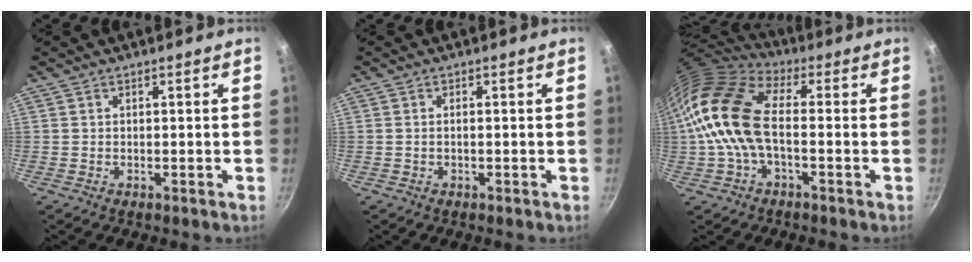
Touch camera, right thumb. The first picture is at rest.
{"total": 0.6, "force": [-0.1, 0.0, 0.6], "torque": [-0.020, 0.005, -0.004]}
{"total": 15.7, "force": [-0.7, 8.5, 13.2], "torque": [-0.247, 0.027, -0.030]}